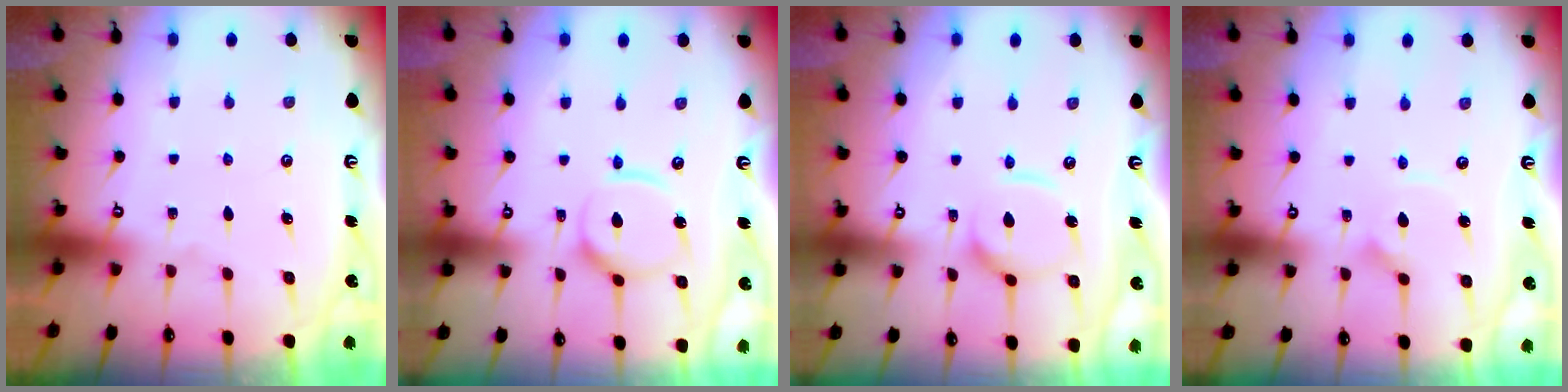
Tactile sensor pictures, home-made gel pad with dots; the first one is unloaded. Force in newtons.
{"total": 11.7, "press": 11.7, "slide": 1.3}
{"total": 11.0, "press": 10.9, "slide": 1.0}
{"total": 3.4, "press": 3.3, "slide": 0.3}